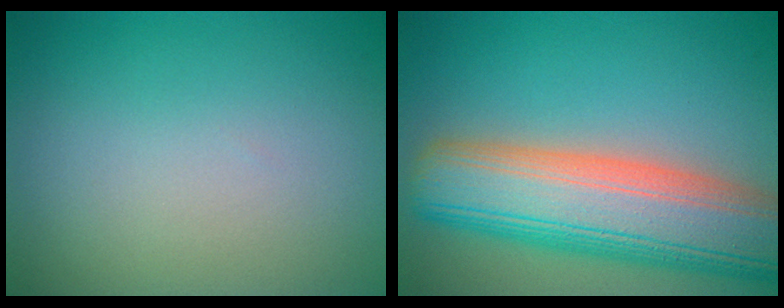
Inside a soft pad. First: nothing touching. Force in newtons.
{"total": 12.1, "press": 12.0, "slide": 1.3}